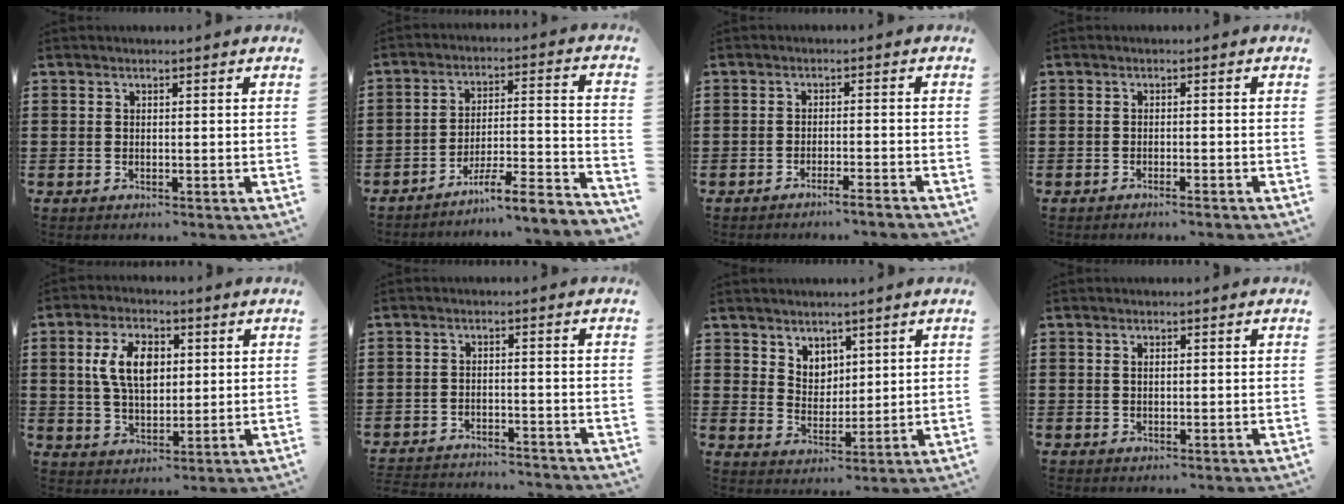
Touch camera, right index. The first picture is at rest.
{"total": 6.4, "force": [-5.4, 0.4, 3.5], "torque": [-0.055, -0.010, -0.105]}
{"total": 2.3, "force": [-2.1, -0.5, 1.0], "torque": [-0.016, -0.001, -0.040]}
{"total": 1.0, "force": [-0.9, -0.2, 0.4], "torque": [-0.008, 0.000, -0.018]}
{"total": 8.3, "force": [1.9, 5.0, 6.4], "torque": [-0.145, 0.010, 0.026]}
{"total": 2.8, "force": [-2.8, 0.1, 0.0], "torque": [-0.006, 0.000, -0.060]}
{"total": 4.6, "force": [3.4, 3.0, 0.3], "torque": [-0.022, 0.000, 0.065]}
{"total": 1.0, "force": [0.2, 0.5, 0.9], "torque": [-0.019, 0.003, 0.003]}